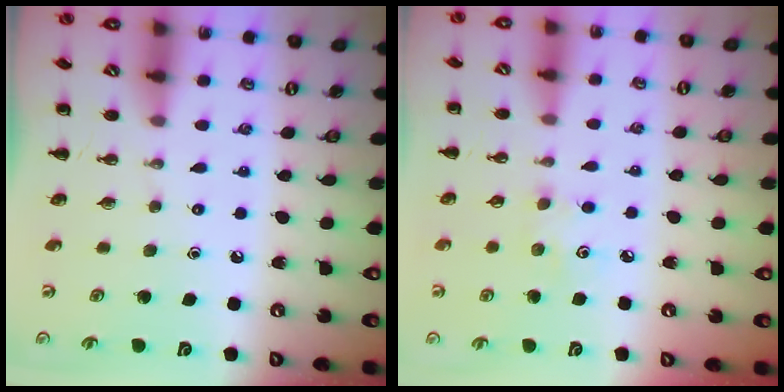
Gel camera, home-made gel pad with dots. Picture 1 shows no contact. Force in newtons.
{"total": 3.9, "press": 3.8, "slide": 0.9}